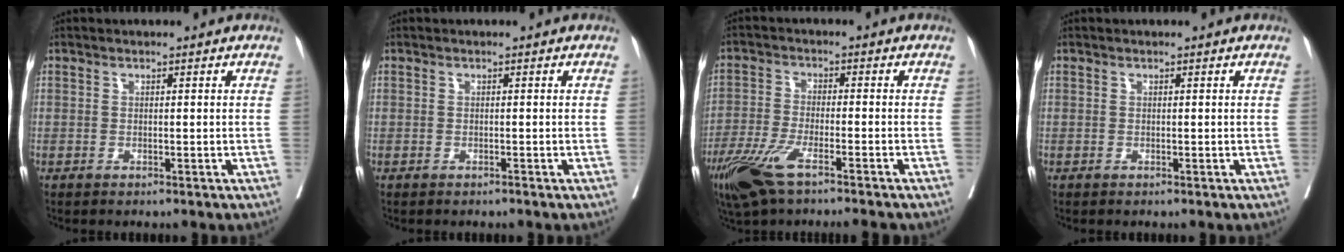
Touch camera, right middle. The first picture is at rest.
{"total": 0.0}
{"total": 9.3, "force": [-6.5, 1.2, 6.5], "torque": [-0.126, -0.023, -0.117]}
{"total": 0.0}